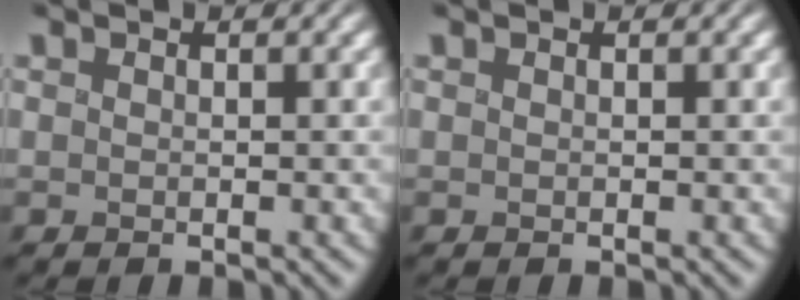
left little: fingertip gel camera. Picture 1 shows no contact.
{"total": 0.0}